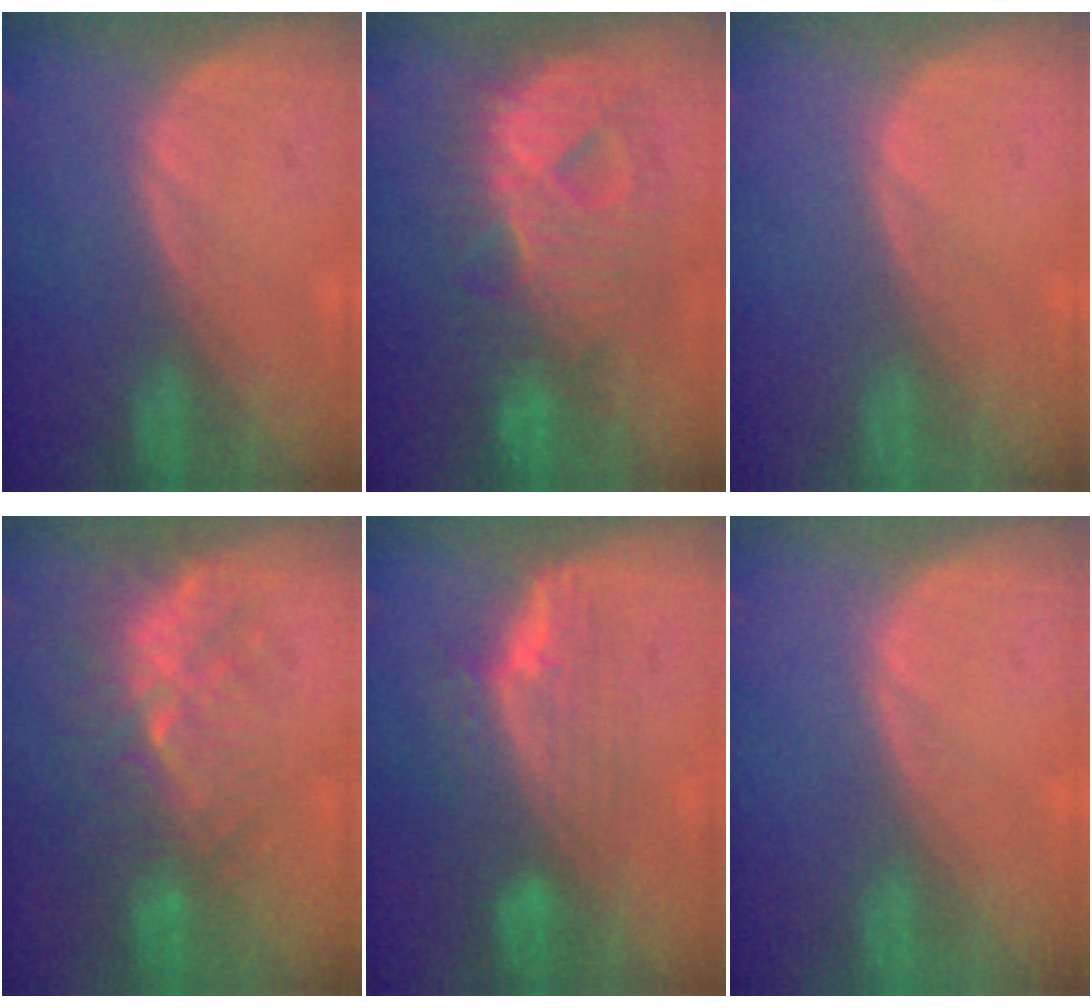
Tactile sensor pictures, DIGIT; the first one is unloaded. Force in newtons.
{"total": 11.2, "press": 11.2, "slide": 1.0}
{"total": 0.0}
{"total": 9.3, "press": 8.6, "slide": 3.6}
{"total": 7.5, "press": 6.9, "slide": 3.0}
{"total": 0.0}